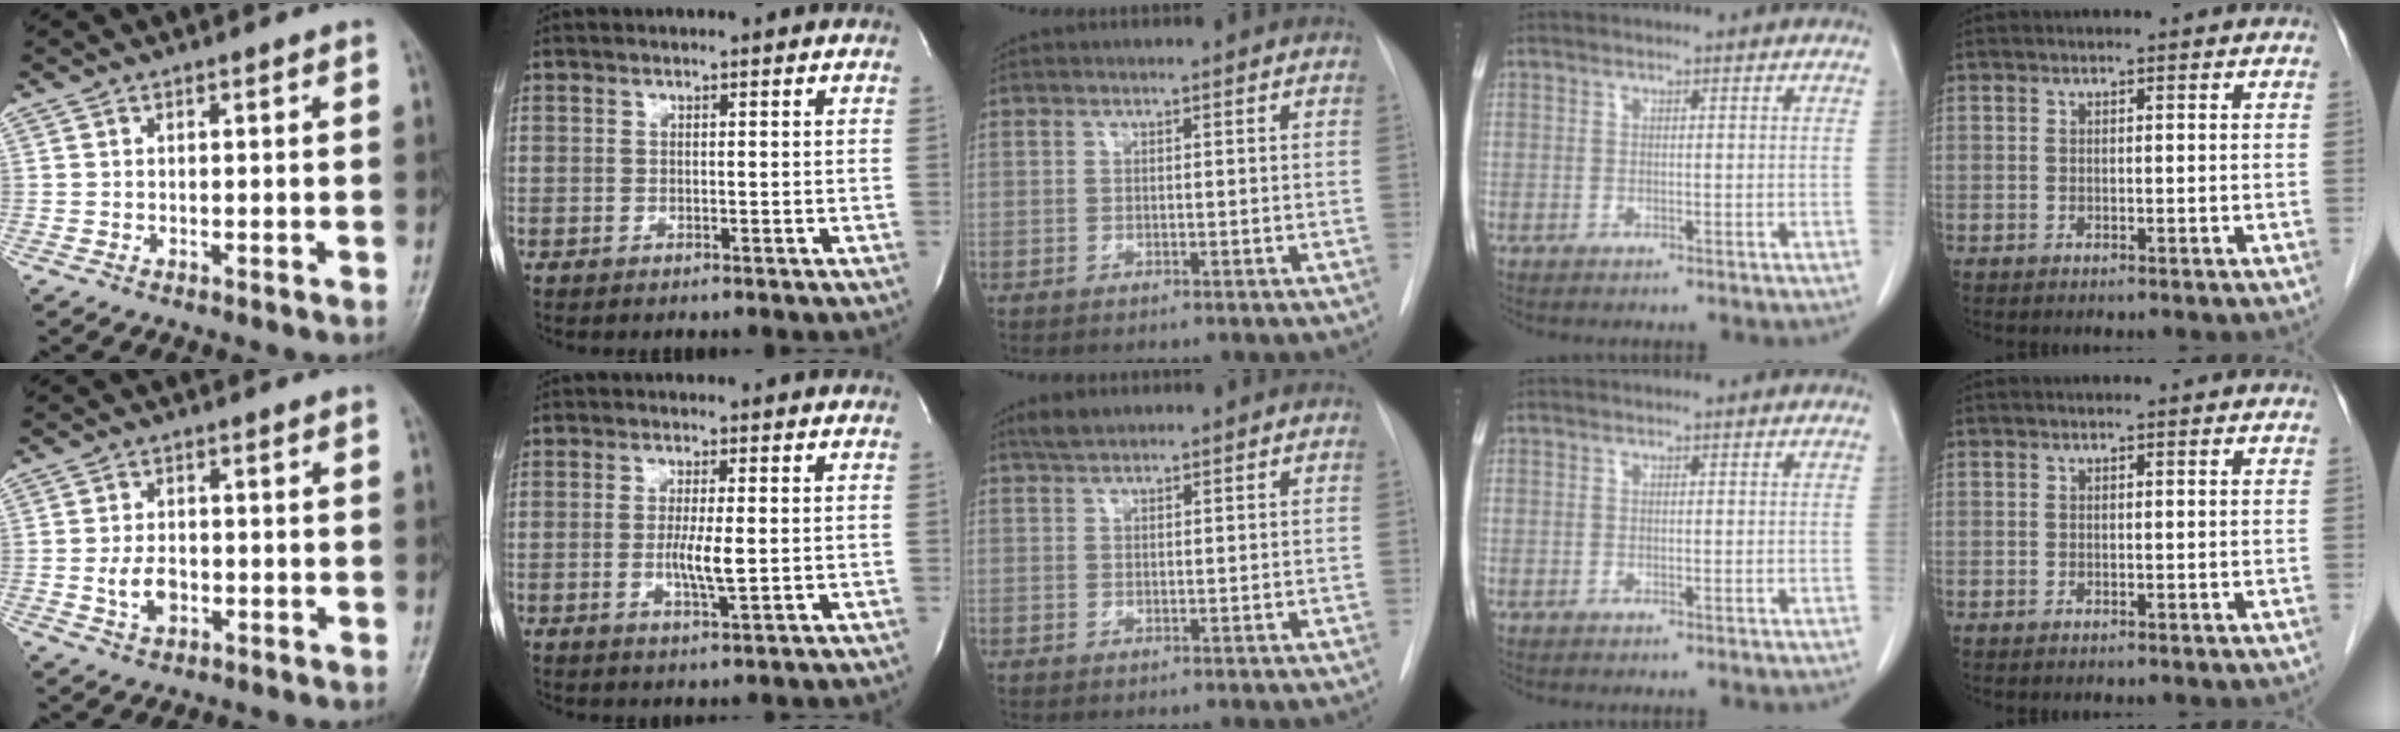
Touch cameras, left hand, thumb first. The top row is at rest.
{"thumb": {"total": 4.8, "force": [-1.0, 3.2, 3.4], "torque": [-0.057, 0.004, -0.016]}, "index": {"total": 4.2, "force": [-0.4, 0.4, 4.1], "torque": [-0.084, -0.007, -0.006]}, "middle": {"total": 2.1, "force": [1.9, 0.5, 0.9], "torque": [-0.020, 0.011, 0.035]}}